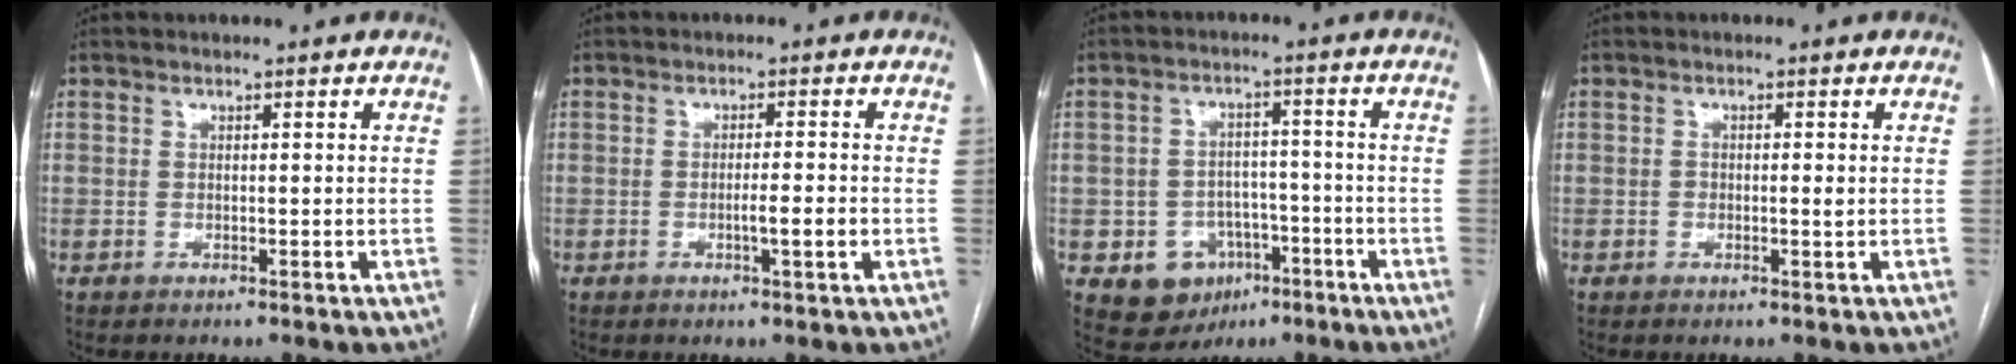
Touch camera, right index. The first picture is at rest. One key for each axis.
{"total": 3.1, "fx": -0.9, "fy": -0.3, "fz": 3.0, "tx": -0.050, "ty": -0.003, "tz": -0.014}
{"total": 7.8, "fx": -3.3, "fy": 6.6, "fz": 2.5, "tx": -0.040, "ty": 0.015, "tz": -0.039}
{"total": 1.3, "fx": -0.1, "fy": 0.3, "fz": 1.2, "tx": -0.022, "ty": 0.000, "tz": -0.001}